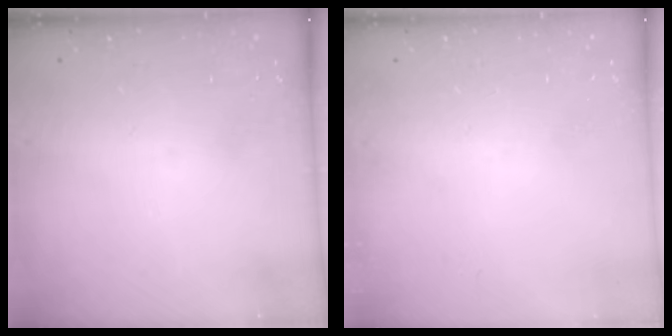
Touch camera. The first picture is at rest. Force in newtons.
{"total": 0.0}